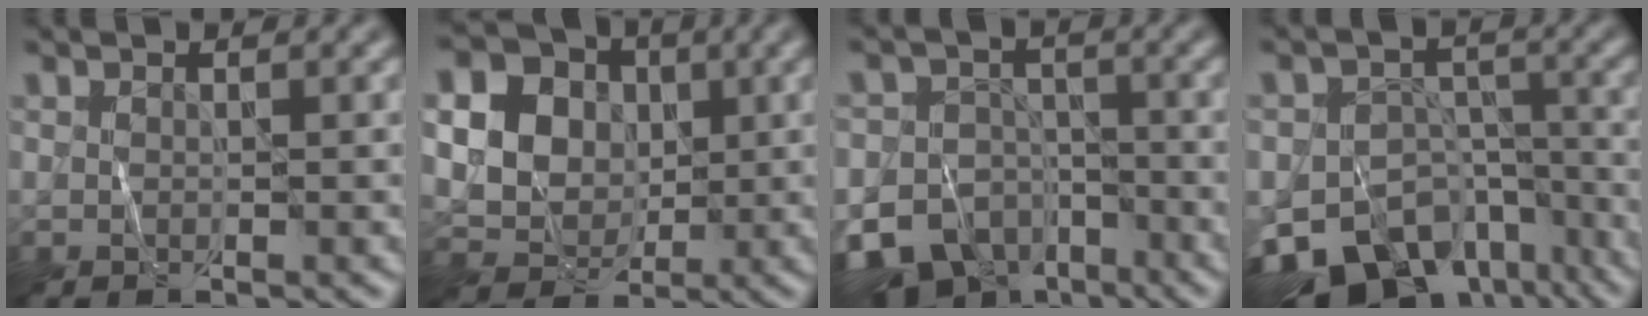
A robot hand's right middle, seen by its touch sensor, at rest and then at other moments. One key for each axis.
{"total": 16.0, "fx": 3.7, "fy": 14.3, "fz": 6.1, "tx": -0.179, "ty": 0.026, "tz": 0.055}
{"total": 13.2, "fx": -8.2, "fy": 9.7, "fz": 3.5, "tx": -0.056, "ty": -0.050, "tz": -0.140}
{"total": 15.1, "fx": -9.4, "fy": 9.9, "fz": 6.3, "tx": -0.108, "ty": -0.033, "tz": -0.121}